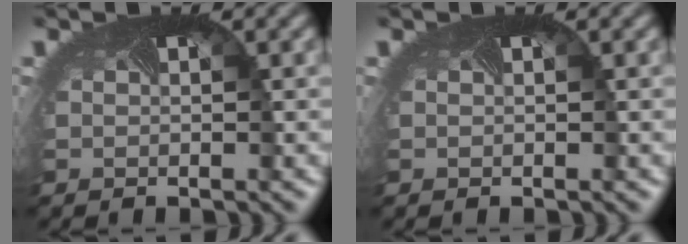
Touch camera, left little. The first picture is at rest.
{"total": 0.0}